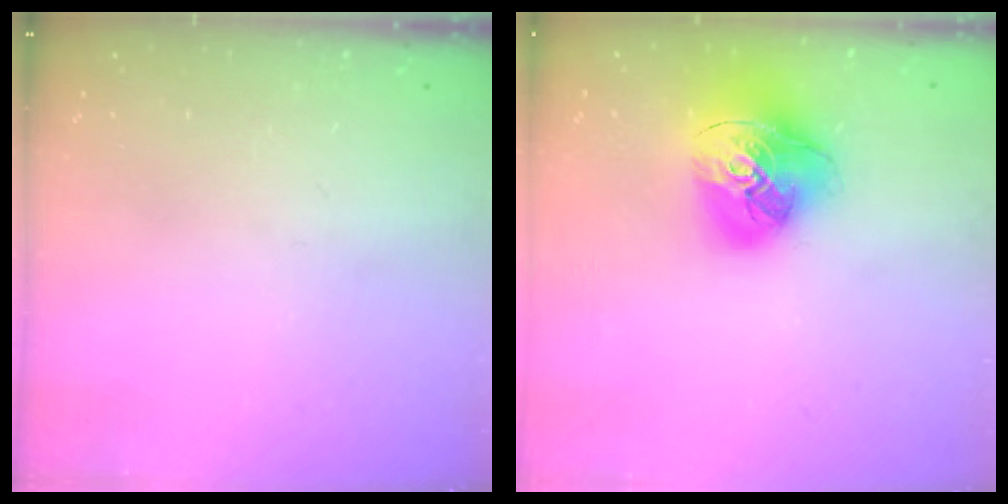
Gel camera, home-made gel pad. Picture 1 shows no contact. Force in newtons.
{"total": 17.3, "press": 17.2, "slide": 2.0}